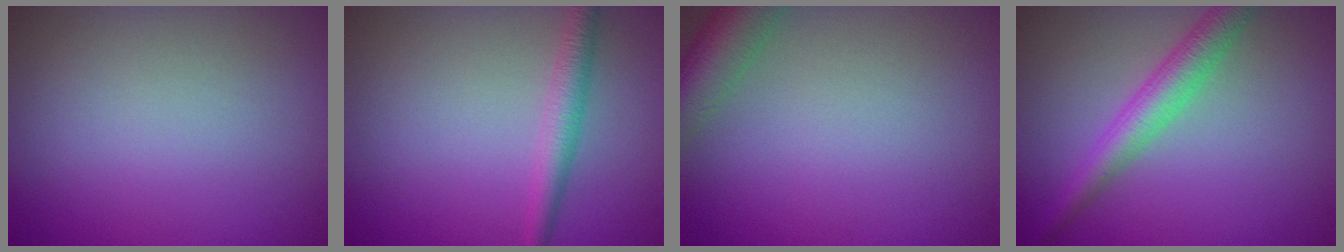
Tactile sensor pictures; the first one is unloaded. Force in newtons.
{"total": 2.4, "press": 2.4, "slide": 0.1}
{"total": 4.9, "press": 4.8, "slide": 0.4}
{"total": 3.8, "press": 3.8, "slide": 0.1}